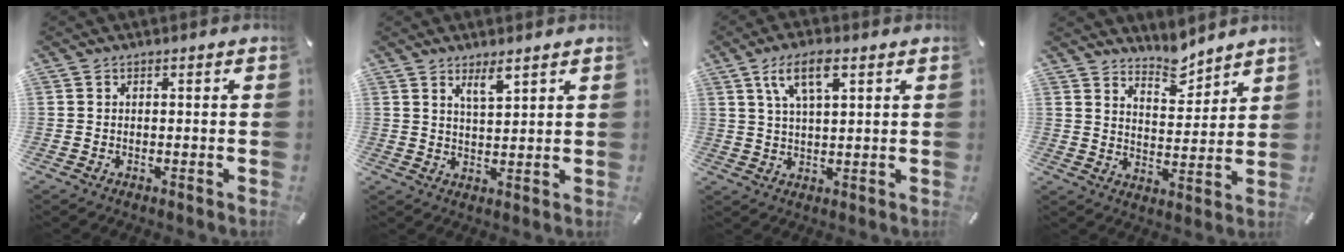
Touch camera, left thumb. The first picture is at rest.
{"total": 4.2, "force": [3.5, 1.0, 2.2], "torque": [-0.042, -0.016, 0.061]}
{"total": 8.3, "force": [4.2, 3.1, 6.4], "torque": [-0.128, 0.005, 0.073]}
{"total": 7.3, "force": [6.7, 2.8, 0.5], "torque": [-0.006, -0.055, 0.126]}